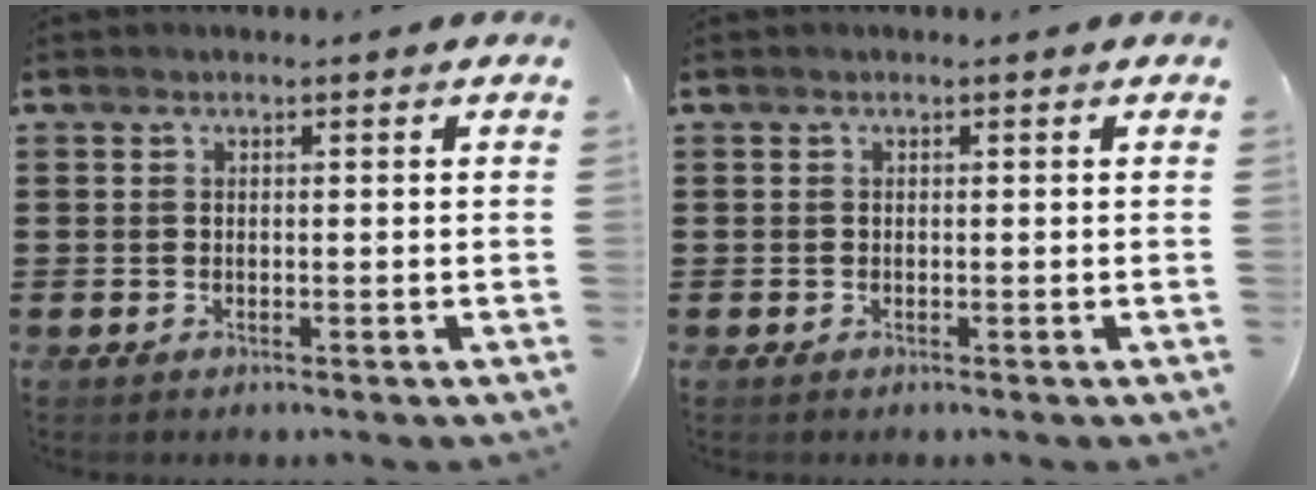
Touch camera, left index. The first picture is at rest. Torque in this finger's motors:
{"motor_torque": [-0.01, 0.02, 0.02, -0.01]}